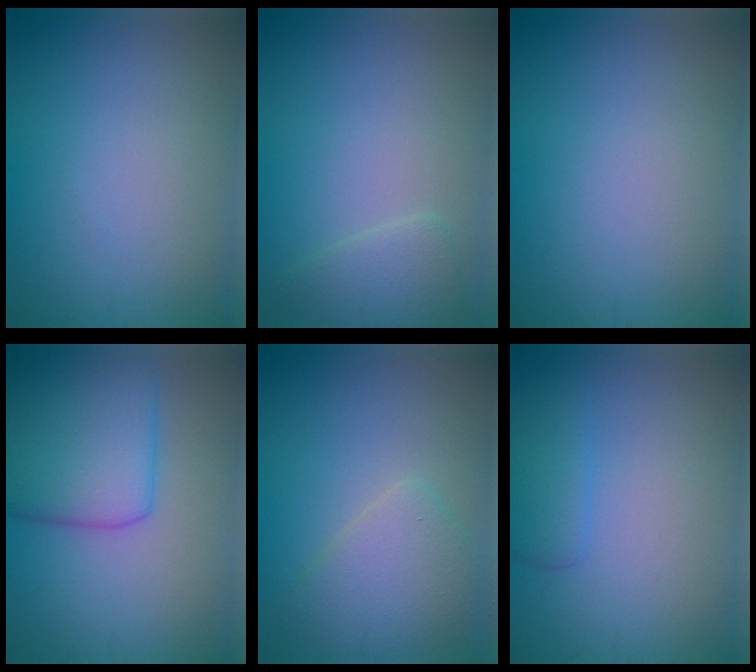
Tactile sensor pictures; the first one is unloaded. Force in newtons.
{"total": 2.2, "press": 2.1, "slide": 0.3}
{"total": 0.0}
{"total": 7.2, "press": 7.2, "slide": 0.1}
{"total": 3.6, "press": 3.6, "slide": 0.2}
{"total": 1.8, "press": 1.8, "slide": 0.2}